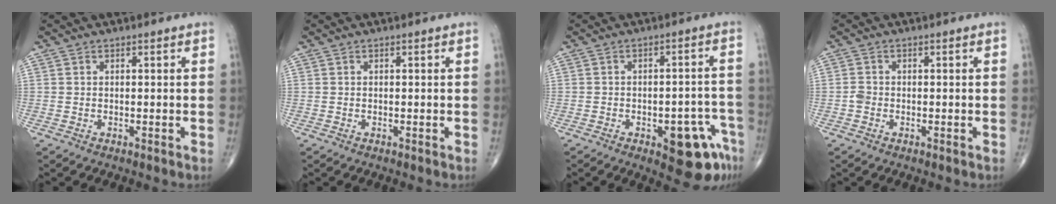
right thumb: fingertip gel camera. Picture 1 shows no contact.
{"total": 0.0}
{"total": 10.6, "force": [-5.3, 4.2, 8.1], "torque": [-0.069, 0.037, -0.058]}
{"total": 1.3, "force": [-0.5, 1.0, 0.7], "torque": [-0.011, 0.002, -0.011]}